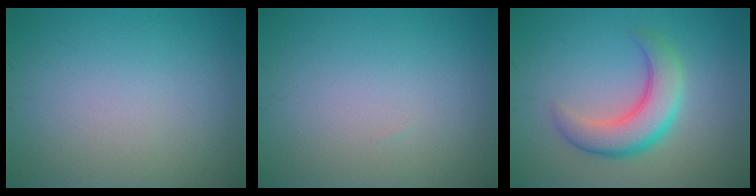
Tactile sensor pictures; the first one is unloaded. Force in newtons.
{"total": 0.0}
{"total": 5.2, "press": 5.2, "slide": 0.3}